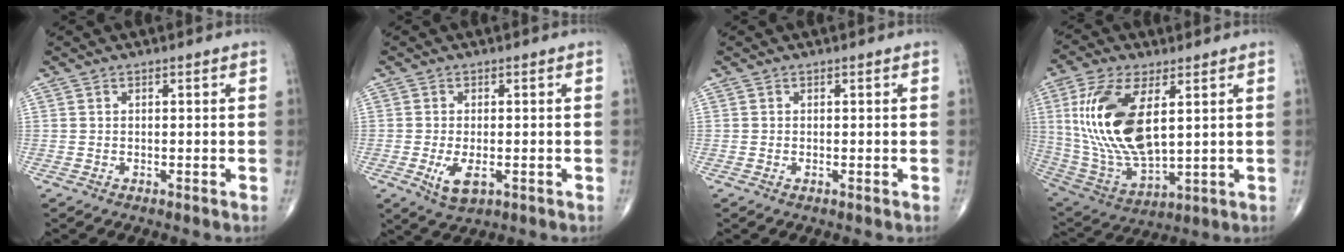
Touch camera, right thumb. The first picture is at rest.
{"total": 4.9, "force": [-1.4, 2.4, 4.0], "torque": [-0.075, -0.010, -0.018]}
{"total": 0.0}
{"total": 19.9, "force": [4.5, 9.3, 17.0], "torque": [-0.349, -0.024, 0.094]}